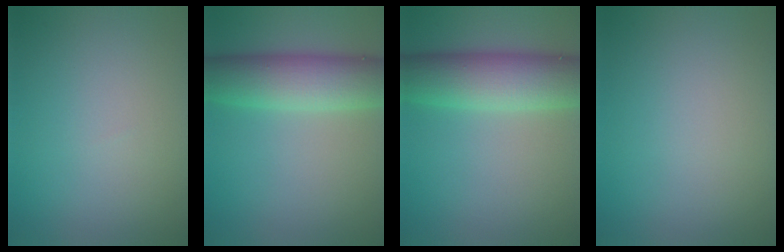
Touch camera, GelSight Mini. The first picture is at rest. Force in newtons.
{"total": 7.3, "press": 7.3, "slide": 0.4}
{"total": 7.9, "press": 7.9, "slide": 0.2}
{"total": 0.0}